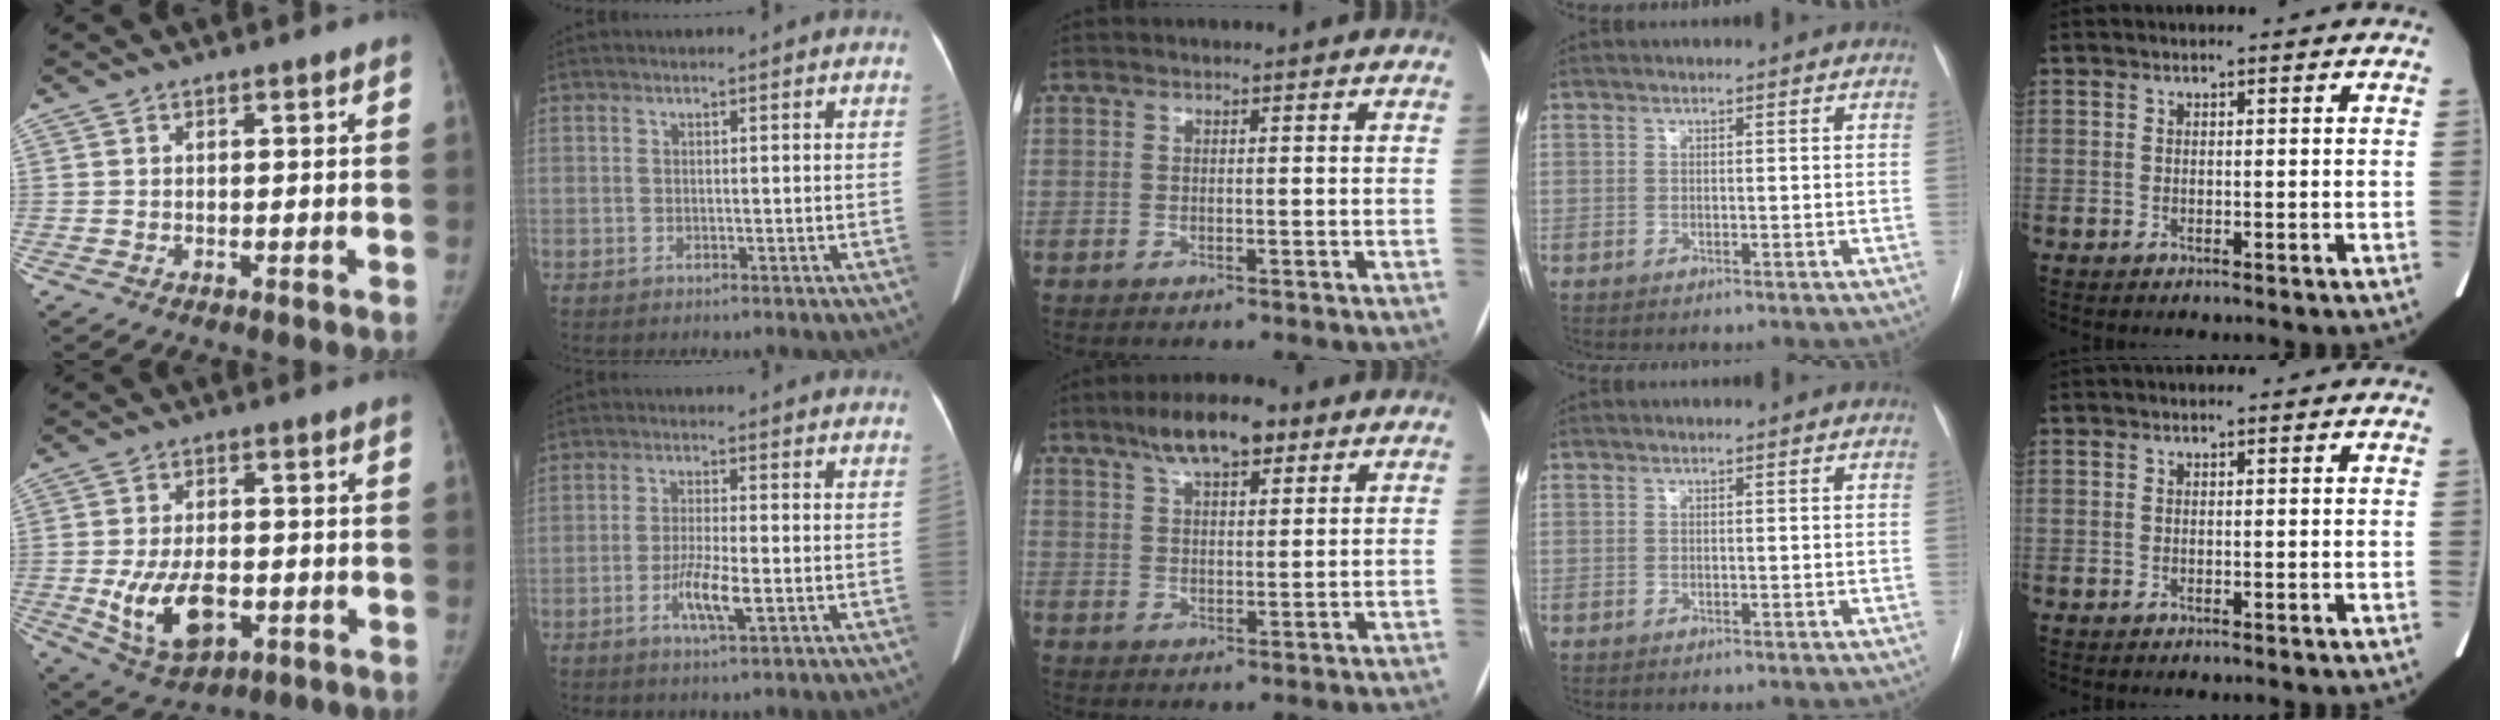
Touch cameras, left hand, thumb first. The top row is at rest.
{"thumb": {"total": 11.1, "force": [-2.5, 6.4, 8.8], "torque": [-0.149, 0.002, -0.028]}, "index": {"total": 4.9, "force": [-1.7, 0.5, 4.6], "torque": [-0.092, -0.007, -0.029]}, "middle": {"total": 8.5, "force": [5.5, 2.7, 5.9], "torque": [-0.102, 0.014, 0.092]}}